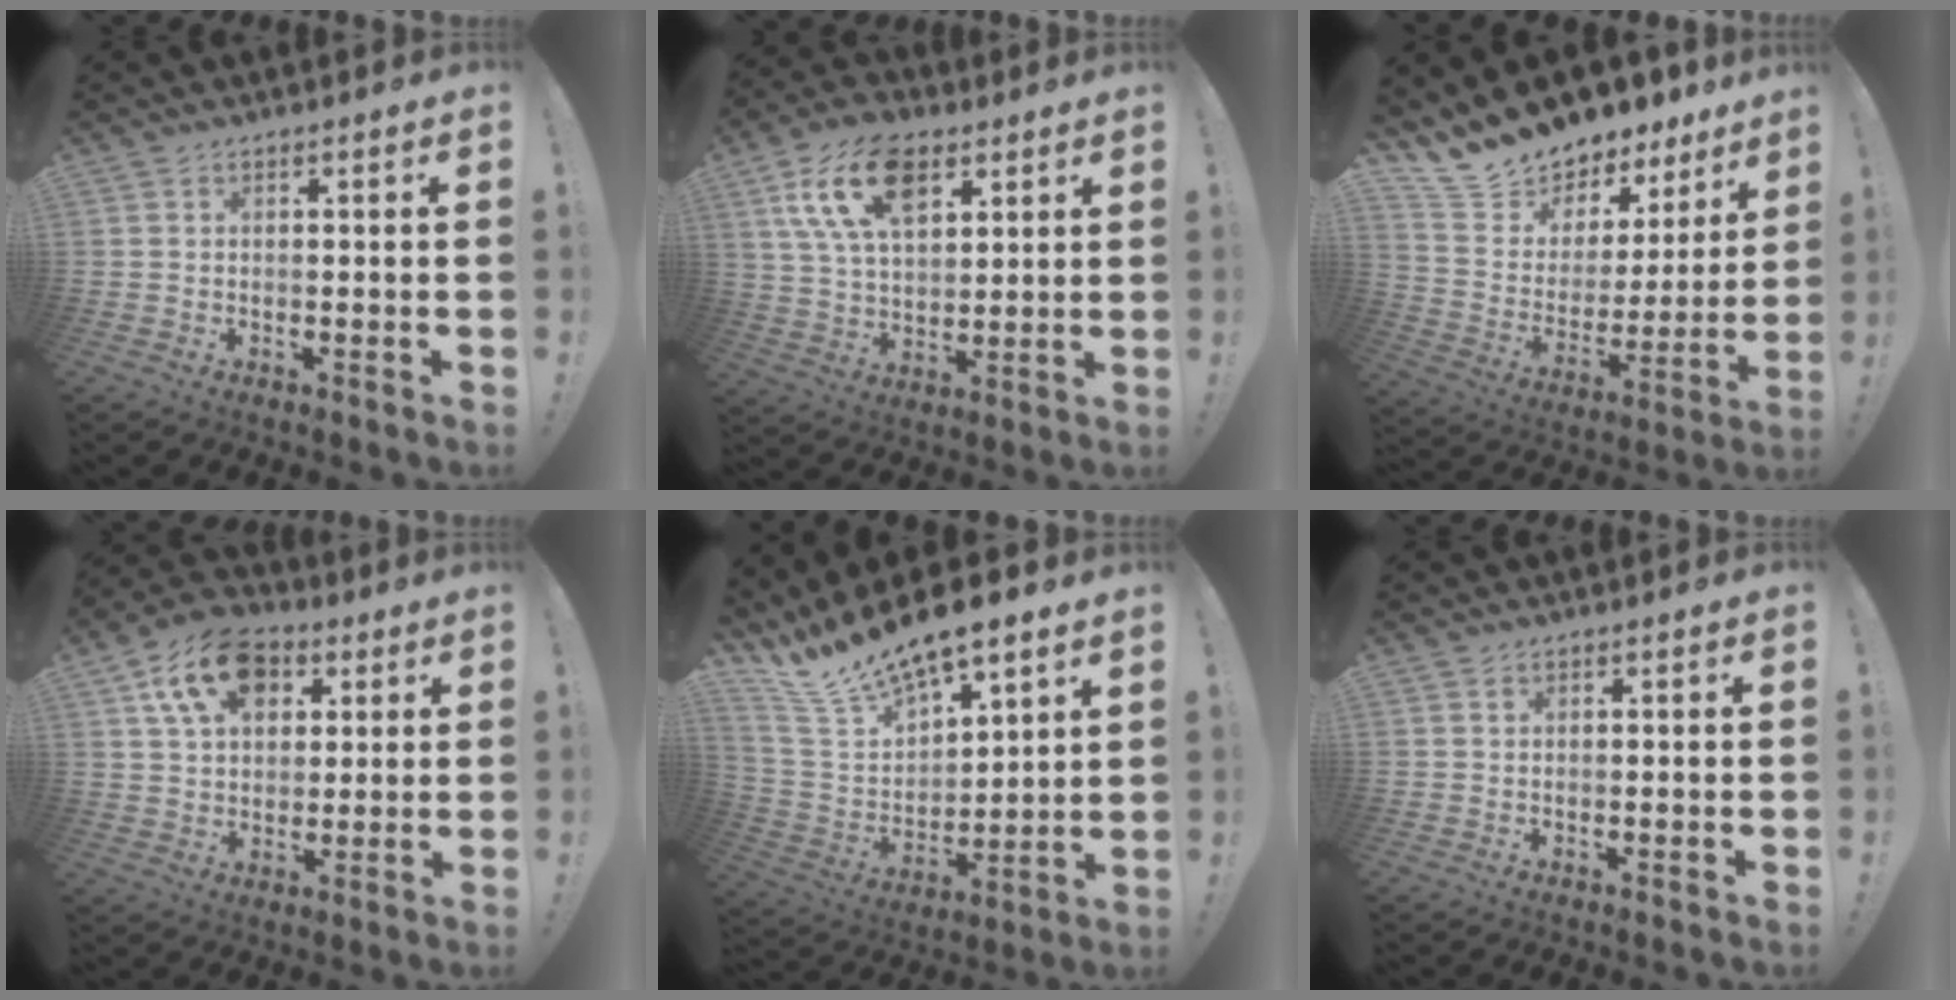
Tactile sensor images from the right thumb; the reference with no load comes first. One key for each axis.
{"total": 17.1, "fx": 8.2, "fy": 9.7, "fz": 11.4, "tx": -0.211, "ty": -0.019, "tz": 0.152}
{"total": 13.5, "fx": 12.6, "fy": 4.7, "fz": 0.9, "tx": -0.046, "ty": -0.115, "tz": 0.236}
{"total": 15.1, "fx": 6.7, "fy": 10.5, "fz": 8.4, "tx": -0.131, "ty": -0.022, "tz": 0.128}
{"total": 15.6, "fx": 13.0, "fy": 5.3, "fz": 6.9, "tx": -0.144, "ty": -0.098, "tz": 0.236}
{"total": 0.6, "fx": 0.3, "fy": 0.4, "fz": 0.3, "tx": 0.003, "ty": -0.001, "tz": 0.005}